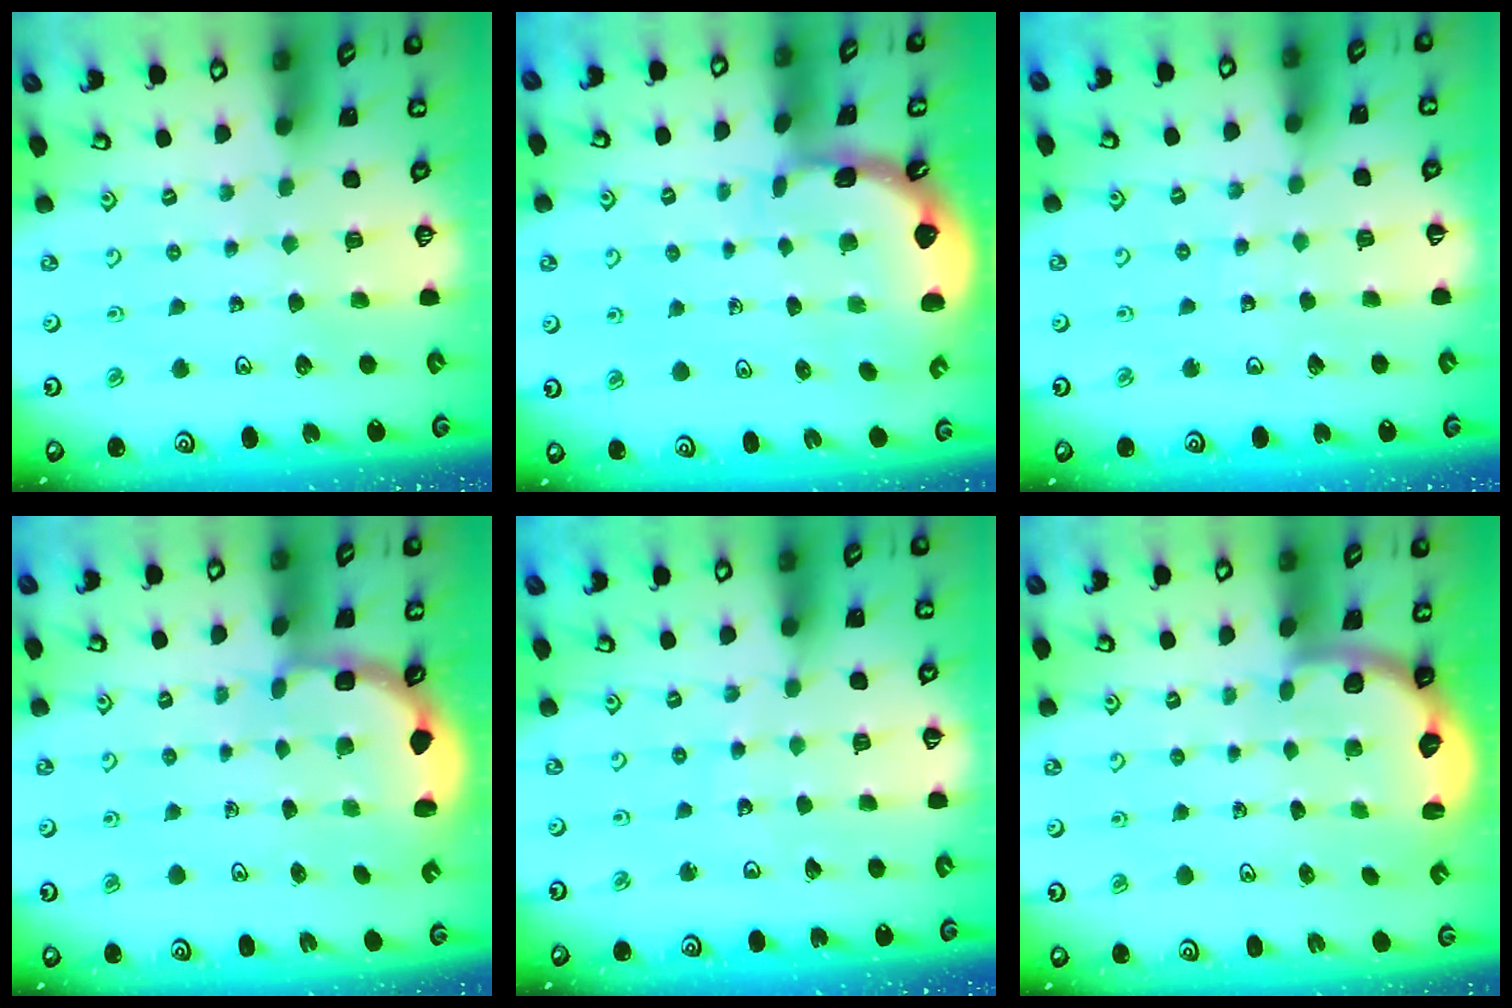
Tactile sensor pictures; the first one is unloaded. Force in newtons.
{"total": 1.3, "press": 1.3, "slide": 0.1}
{"total": 2.9, "press": 2.9, "slide": 0.4}
{"total": 2.7, "press": 2.3, "slide": 1.4}
{"total": 3.5, "press": 3.5, "slide": 0.4}
{"total": 2.5, "press": 2.1, "slide": 1.3}